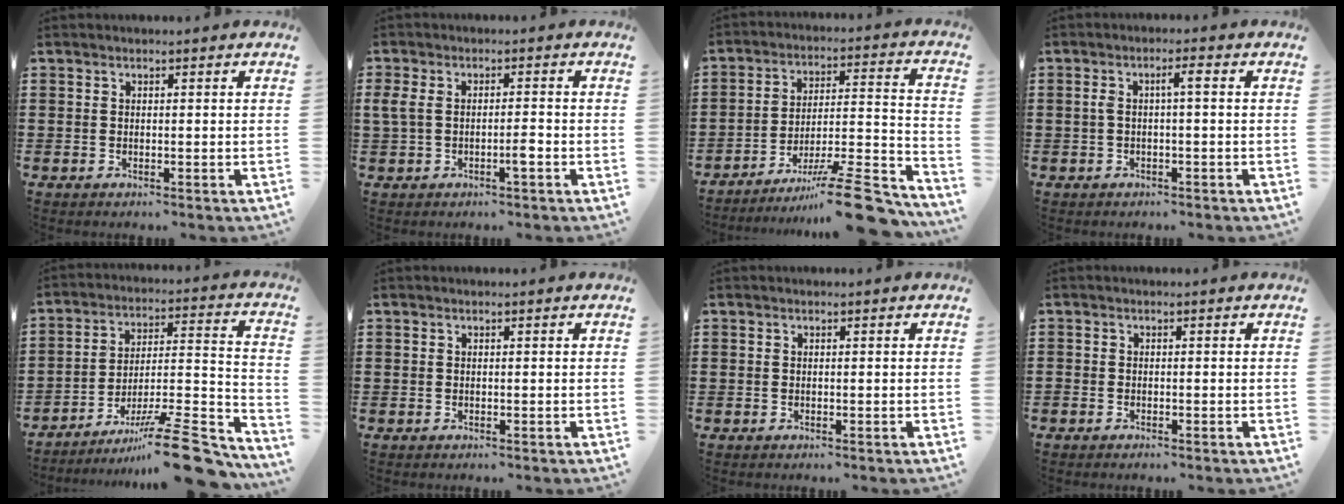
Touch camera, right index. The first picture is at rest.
{"total": 3.4, "force": [-0.8, 1.3, 3.1], "torque": [-0.063, 0.004, -0.017]}
{"total": 13.5, "force": [-10.4, 2.1, 8.3], "torque": [-0.100, 0.038, -0.185]}
{"total": 2.6, "force": [0.0, 0.3, 2.6], "torque": [-0.057, 0.001, -0.006]}
{"total": 14.5, "force": [-10.4, 3.1, 9.6], "torque": [-0.119, 0.046, -0.180]}
{"total": 0.0}
{"total": 0.0}
{"total": 0.6, "force": [-0.6, 0.2, 0.2], "torque": [-0.005, -0.002, -0.011]}